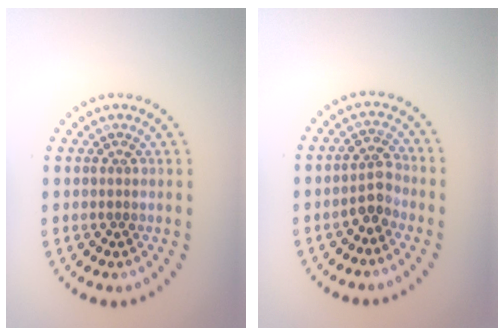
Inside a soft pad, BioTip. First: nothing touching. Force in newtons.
{"total": 2.4, "press": 2.1, "slide": 1.0}